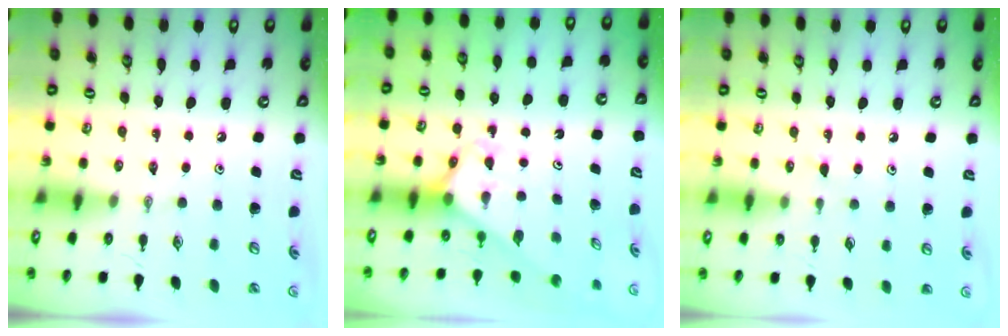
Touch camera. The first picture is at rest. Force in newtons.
{"total": 2.5, "press": 2.5, "slide": 0.2}
{"total": 6.7, "press": 6.7, "slide": 0.8}